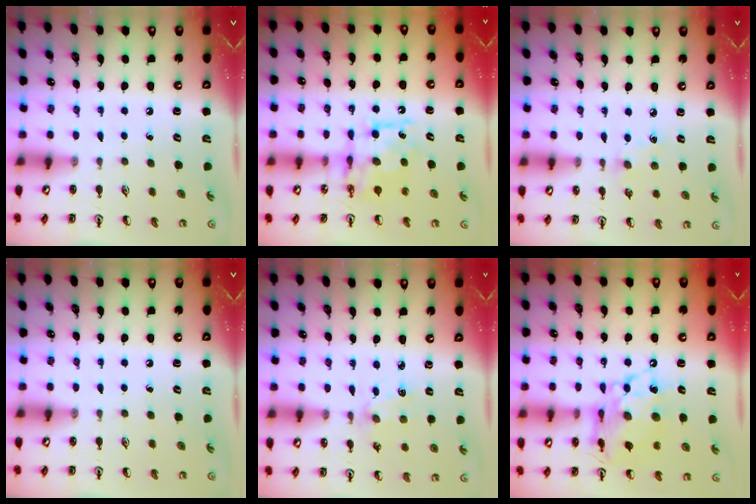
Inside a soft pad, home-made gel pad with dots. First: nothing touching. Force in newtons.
{"total": 8.6, "press": 8.6, "slide": 0.3}
{"total": 4.5, "press": 4.4, "slide": 0.5}
{"total": 0.0}
{"total": 1.8, "press": 1.8, "slide": 0.3}
{"total": 13.6, "press": 13.5, "slide": 1.4}